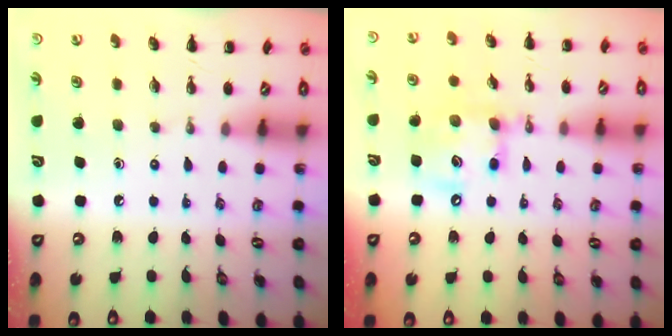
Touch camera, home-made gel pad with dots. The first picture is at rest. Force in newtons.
{"total": 12.7, "press": 12.5, "slide": 2.0}